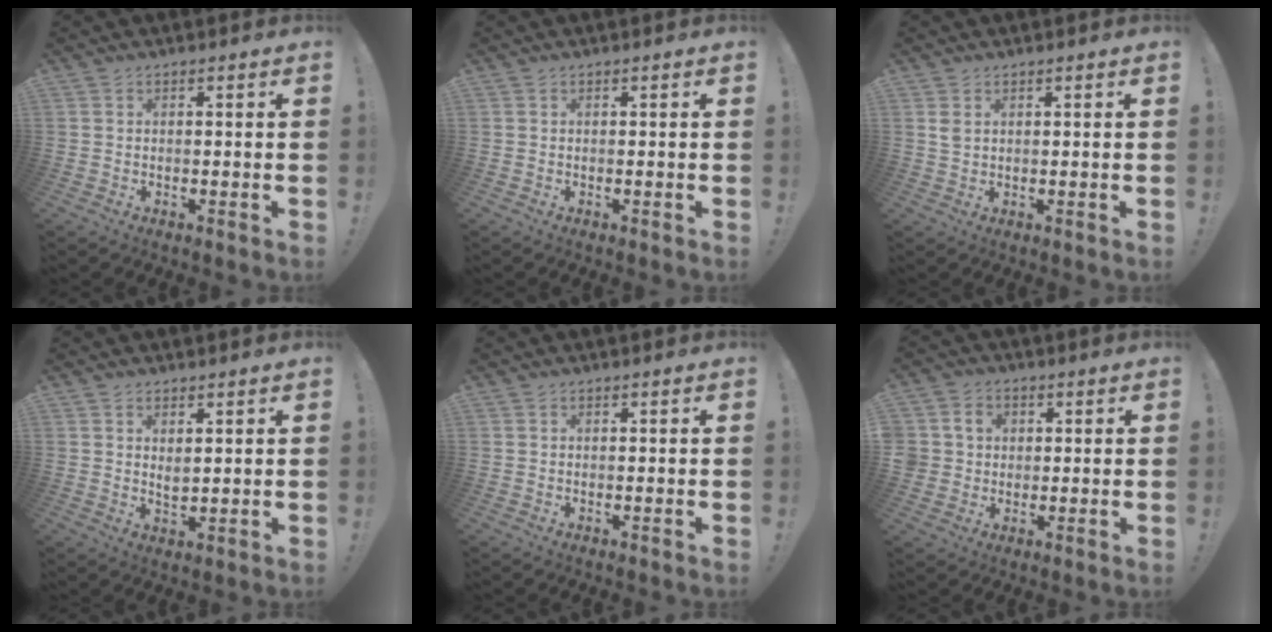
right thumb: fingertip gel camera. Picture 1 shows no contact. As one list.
[{"total": 0.0}, {"total": 2.2, "force": [0.9, 1.3, 1.5], "torque": [-0.026, 0.001, 0.016]}, {"total": 2.7, "force": [1.6, 1.3, 1.7], "torque": [-0.023, -0.012, 0.026]}, {"total": 0.0}, {"total": 5.9, "force": [0.9, 5.7, 1.5], "torque": [-0.038, 0.003, 0.020]}]